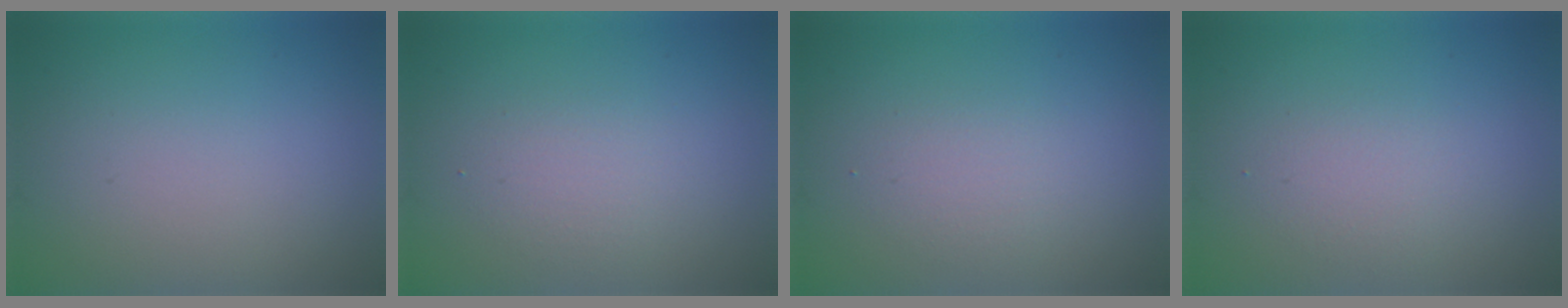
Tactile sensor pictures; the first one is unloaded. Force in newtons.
{"total": 1.8, "press": 1.8, "slide": 0.1}
{"total": 1.7, "press": 1.7, "slide": 0.1}
{"total": 1.7, "press": 1.7, "slide": 0.1}